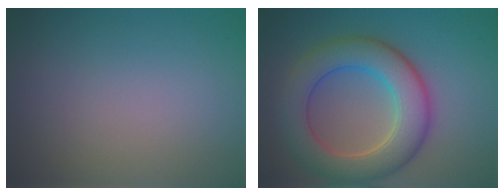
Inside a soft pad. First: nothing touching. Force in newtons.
{"total": 8.1, "press": 8.1, "slide": 0.6}